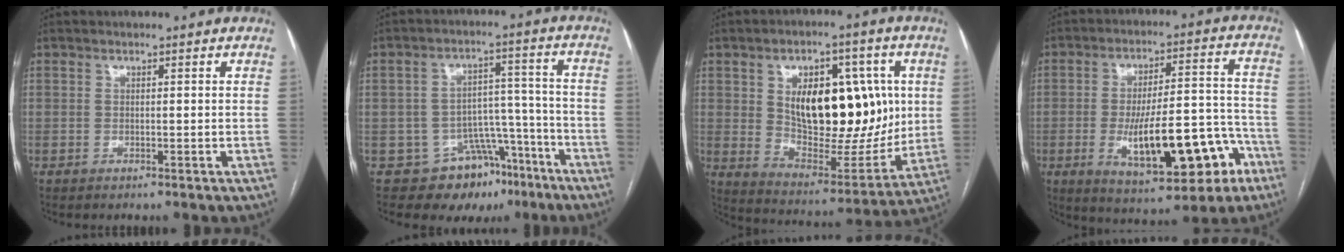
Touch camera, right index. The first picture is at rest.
{"total": 10.8, "force": [-7.0, 7.5, 3.3], "torque": [-0.018, 0.064, -0.094]}
{"total": 19.7, "force": [3.7, 9.9, 16.7], "torque": [-0.252, 0.006, 0.070]}
{"total": 18.1, "force": [-6.8, 5.8, 15.7], "torque": [-0.224, 0.022, -0.083]}